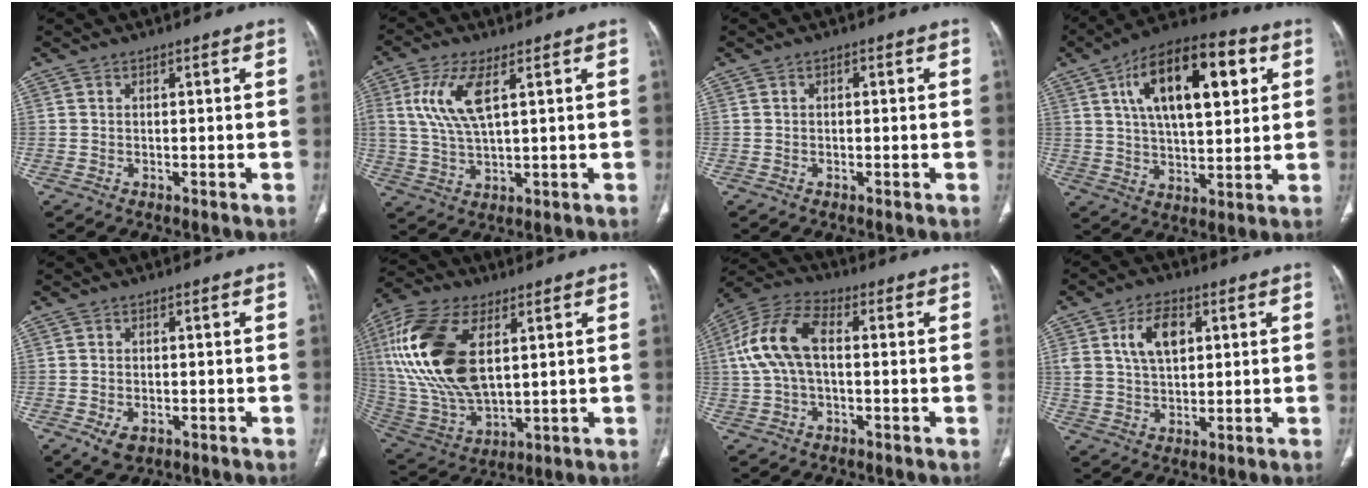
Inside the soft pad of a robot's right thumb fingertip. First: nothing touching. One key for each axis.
{"total": 9.6, "fx": 3.1, "fy": 3.6, "fz": 8.4, "tx": -0.193, "ty": -0.006, "tz": 0.067}
{"total": 0.7, "fx": 0.1, "fy": 0.4, "fz": 0.5, "tx": -0.005, "ty": 0.002, "tz": -0.001}
{"total": 20.6, "fx": 6.9, "fy": 9.3, "fz": 17.1, "tx": -0.251, "ty": 0.001, "tz": 0.106}
{"total": 3.7, "fx": -1.6, "fy": 2.4, "fz": 2.4, "tx": -0.043, "ty": 0.000, "tz": -0.017}
{"total": 22.9, "fx": 5.8, "fy": 11.8, "fz": 18.7, "tx": -0.399, "ty": -0.019, "tz": 0.113}
{"total": 11.7, "fx": 0.7, "fy": 6.2, "fz": 9.9, "tx": -0.219, "ty": 0.035, "tz": 0.007}
{"total": 8.8, "fx": 2.9, "fy": 5.2, "fz": 6.4, "tx": -0.102, "ty": -0.001, "tz": 0.056}